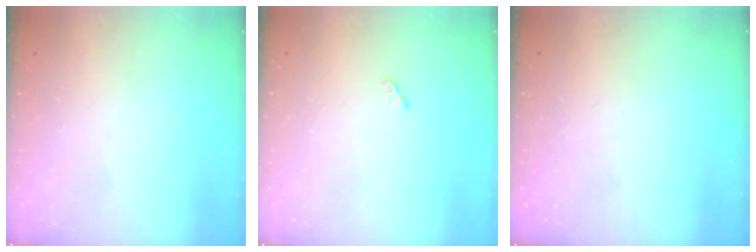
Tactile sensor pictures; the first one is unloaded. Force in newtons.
{"total": 2.8, "press": 2.8, "slide": 0.4}
{"total": 0.0}